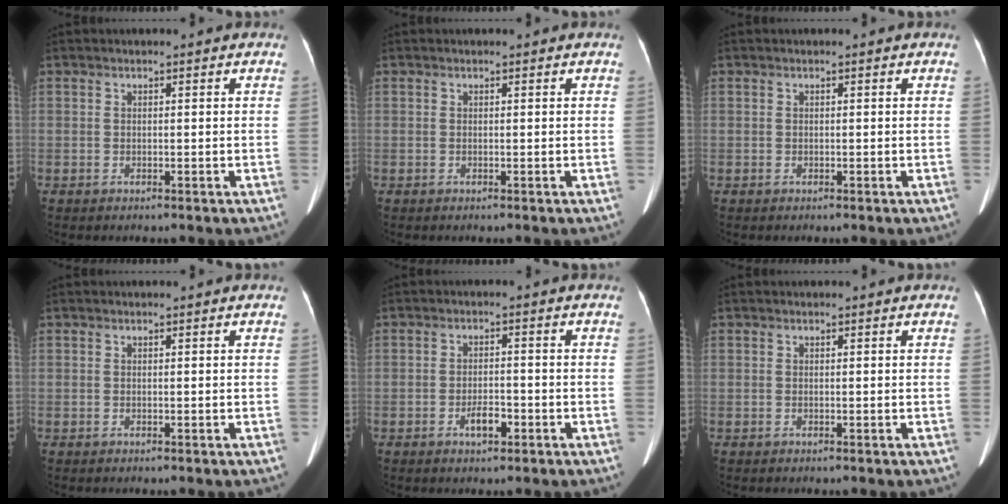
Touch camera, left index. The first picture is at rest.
{"total": 0.0}
{"total": 0.0}
{"total": 0.0}
{"total": 3.1, "force": [-1.6, 1.3, 2.3], "torque": [-0.042, 0.003, -0.027]}
{"total": 0.0}